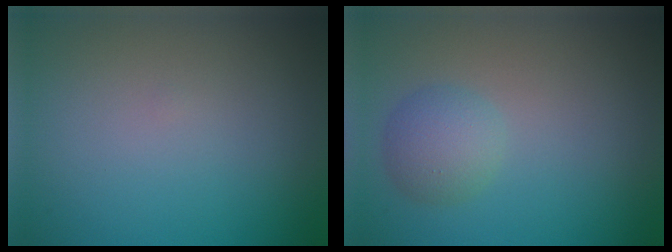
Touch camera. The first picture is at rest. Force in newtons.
{"total": 2.6, "press": 2.6, "slide": 0.1}